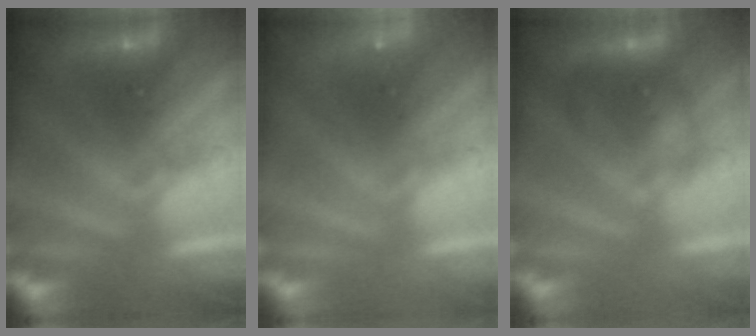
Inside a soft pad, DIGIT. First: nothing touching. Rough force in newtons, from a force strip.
{"total": 2.2}
{"total": 1.7}